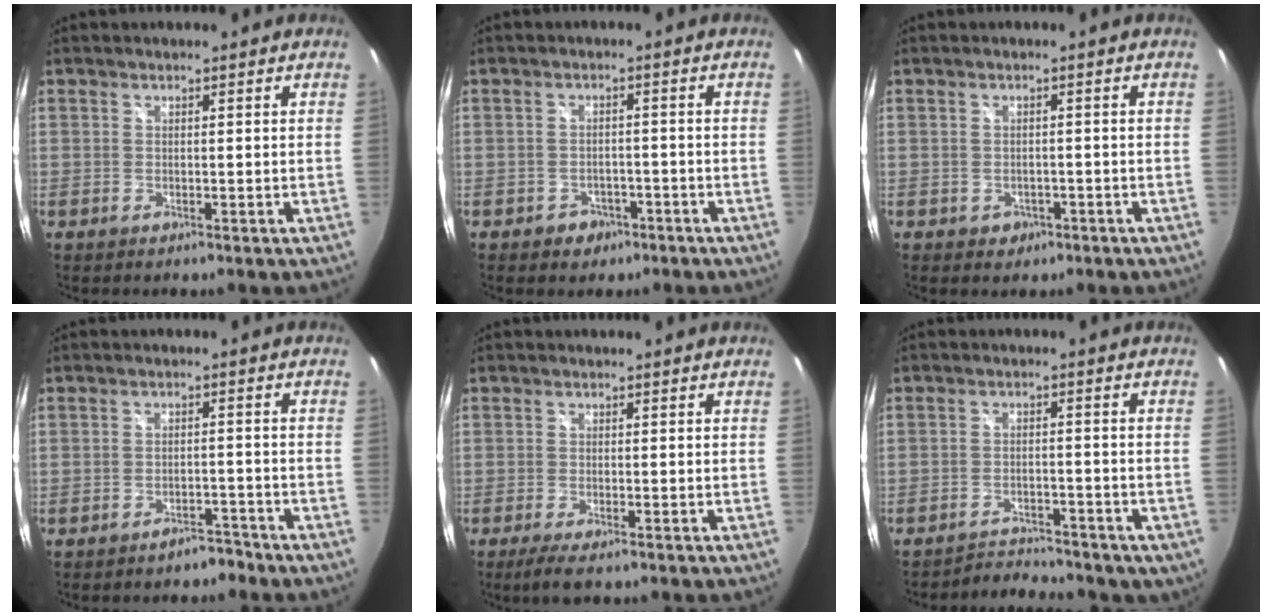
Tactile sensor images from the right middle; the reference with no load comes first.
{"total": 4.0, "force": [-2.5, 3.1, 0.6], "torque": [-0.025, 0.006, -0.028]}
{"total": 2.7, "force": [-1.2, 2.4, 0.6], "torque": [-0.018, 0.000, -0.010]}
{"total": 3.3, "force": [-2.9, 1.4, 0.8], "torque": [-0.019, 0.008, -0.038]}
{"total": 3.4, "force": [-2.4, 0.2, 2.5], "torque": [-0.050, -0.016, -0.042]}
{"total": 7.5, "force": [-6.5, 3.3, 1.9], "torque": [-0.050, 0.001, -0.088]}